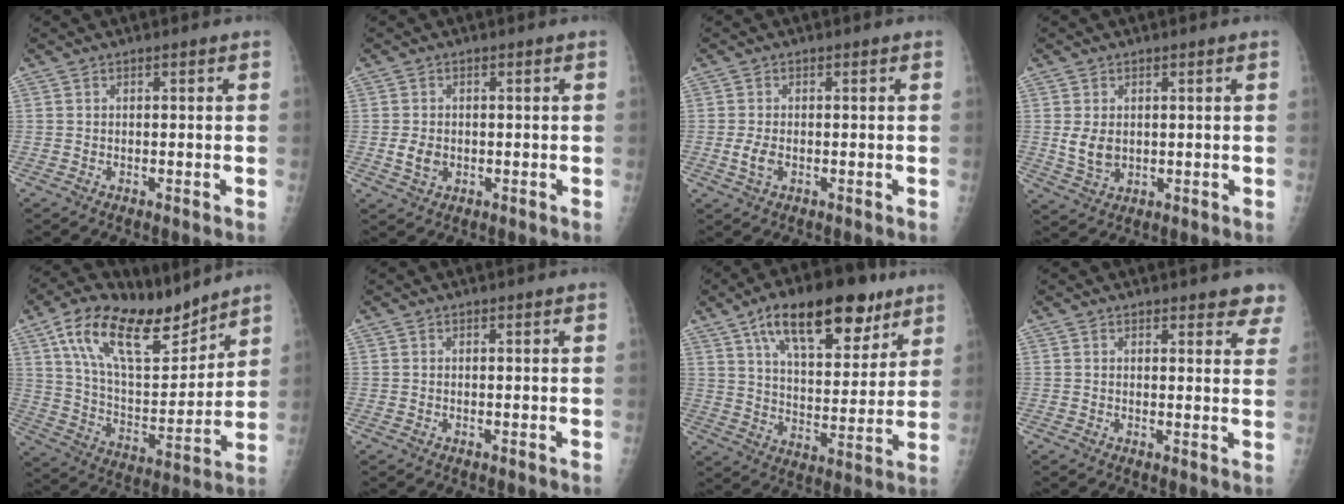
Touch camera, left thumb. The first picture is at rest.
{"total": 3.2, "force": [-0.4, 2.5, 2.0], "torque": [-0.030, 0.000, -0.003]}
{"total": 2.8, "force": [-0.6, 1.6, 2.2], "torque": [-0.045, -0.003, -0.010]}
{"total": 4.5, "force": [0.5, 3.2, 3.0], "torque": [-0.043, -0.011, 0.021]}
{"total": 20.8, "force": [13.4, 8.8, 13.2], "torque": [-0.191, -0.055, 0.243]}
{"total": 0.0}
{"total": 20.5, "force": [12.0, 9.1, 14.0], "torque": [-0.176, -0.037, 0.195]}
{"total": 5.7, "force": [4.9, 1.9, 2.2], "torque": [0.014, -0.021, 0.043]}